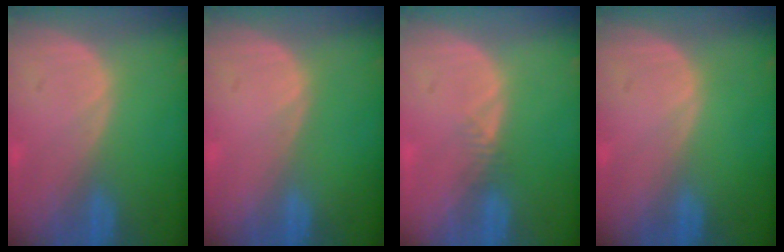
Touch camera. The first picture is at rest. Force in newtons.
{"total": 0.0}
{"total": 1.2, "press": 1.0, "slide": 0.6}
{"total": 0.0}